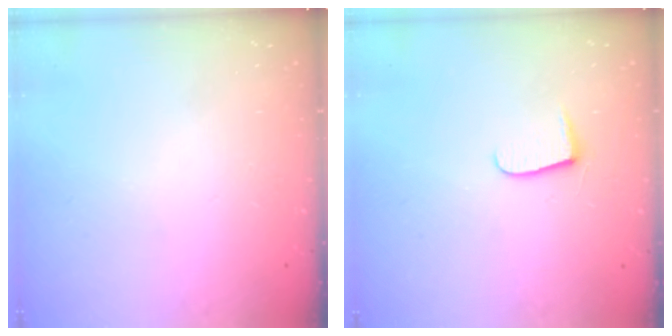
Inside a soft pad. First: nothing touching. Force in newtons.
{"total": 6.5, "press": 6.5, "slide": 0.8}